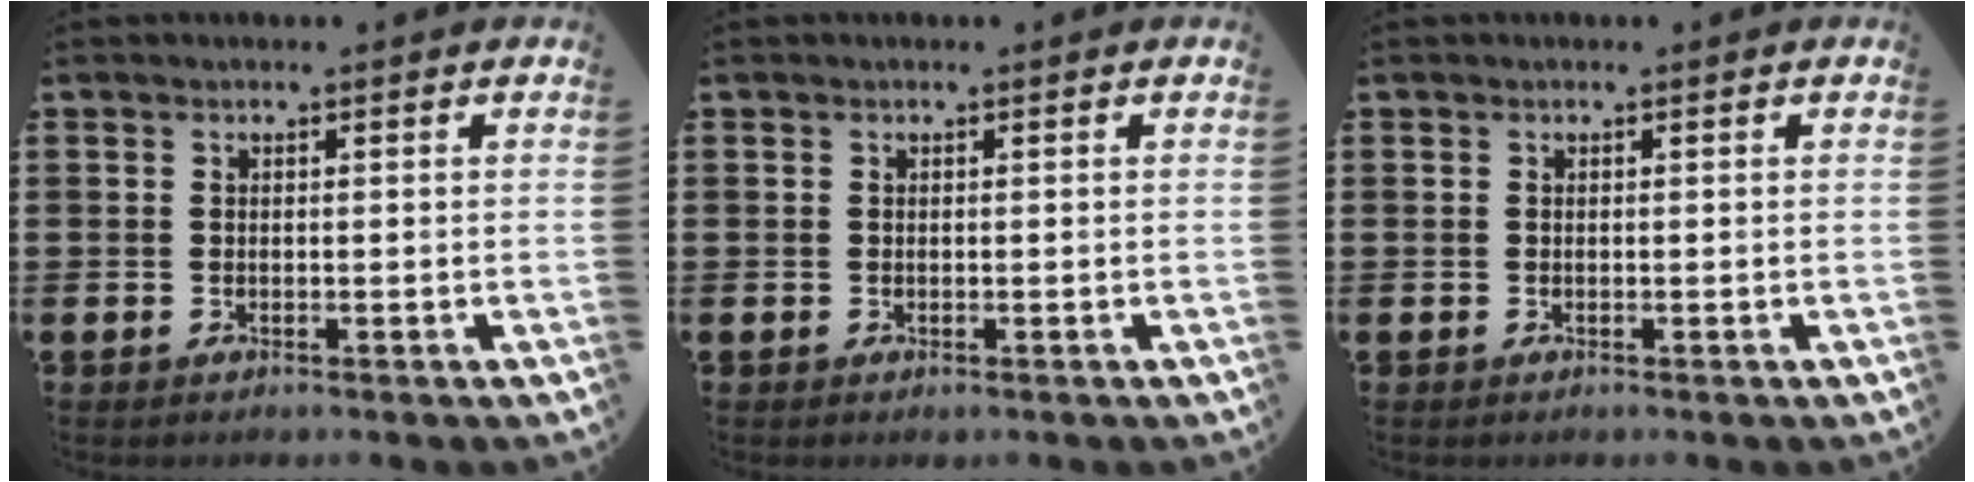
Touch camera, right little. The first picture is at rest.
{"total": 0.0}
{"total": 0.0}